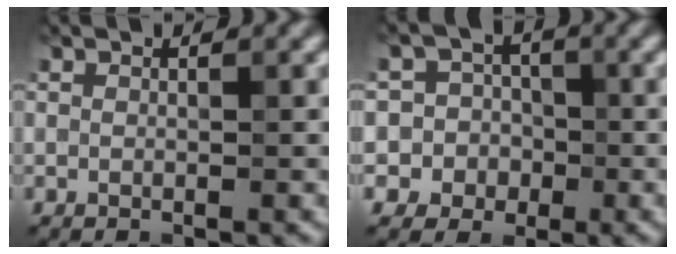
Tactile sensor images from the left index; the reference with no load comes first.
{"total": 5.1, "force": [-1.3, 4.9, 0.3], "torque": [0.020, 0.017, -0.051]}